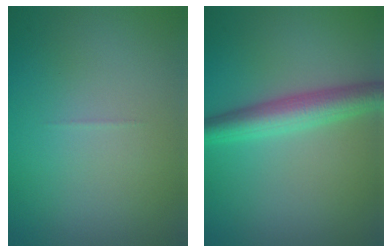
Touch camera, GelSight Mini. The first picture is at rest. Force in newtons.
{"total": 4.3, "press": 4.3, "slide": 0.1}